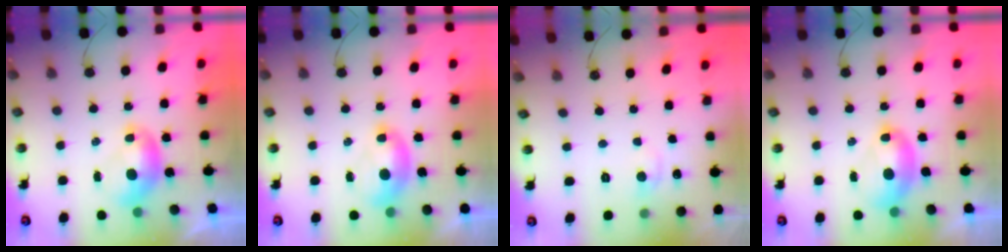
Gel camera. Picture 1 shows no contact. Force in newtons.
{"total": 1.5, "press": 1.3, "slide": 0.7}
{"total": 1.4, "press": 1.2, "slide": 0.7}
{"total": 2.6, "press": 2.5, "slide": 0.5}